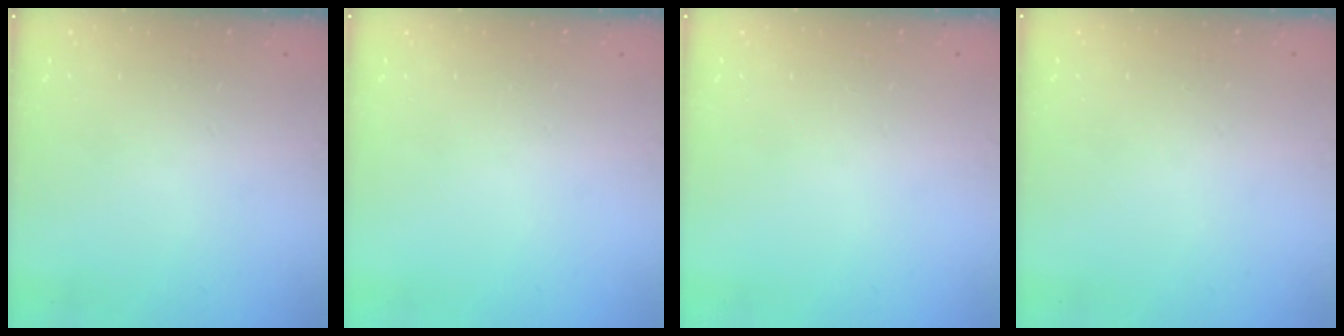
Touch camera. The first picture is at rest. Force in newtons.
{"total": 0.0}
{"total": 0.0}
{"total": 0.0}